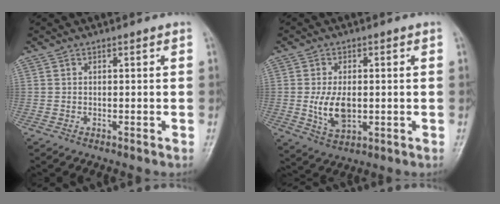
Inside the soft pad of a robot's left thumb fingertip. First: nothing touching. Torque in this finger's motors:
{"motor_torque": [1.00, 1.17, 0.84, 0.11, 0.09]}